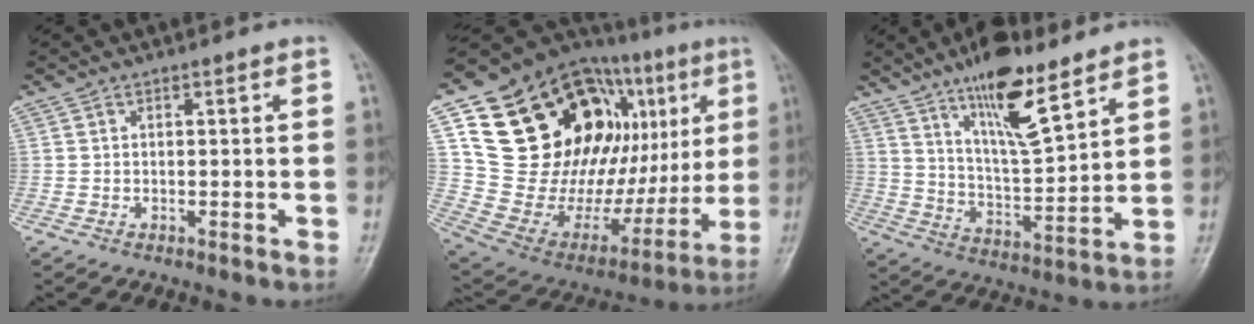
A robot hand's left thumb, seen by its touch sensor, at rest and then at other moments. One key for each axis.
{"total": 37.8, "fx": 11.2, "fy": 20.0, "fz": 30.0, "tx": -0.412, "ty": 0.028, "tz": 0.202}
{"total": 14.3, "fx": 9.4, "fy": 3.9, "fz": 10.0, "tx": -0.155, "ty": -0.058, "tz": 0.170}